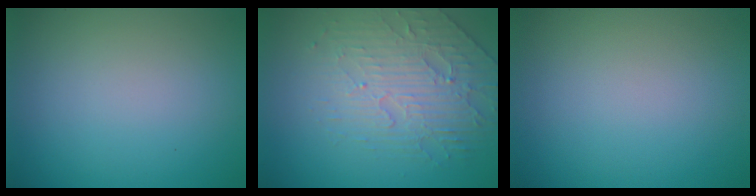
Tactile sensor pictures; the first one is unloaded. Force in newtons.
{"total": 4.0, "press": 3.6, "slide": 1.6}
{"total": 0.0}